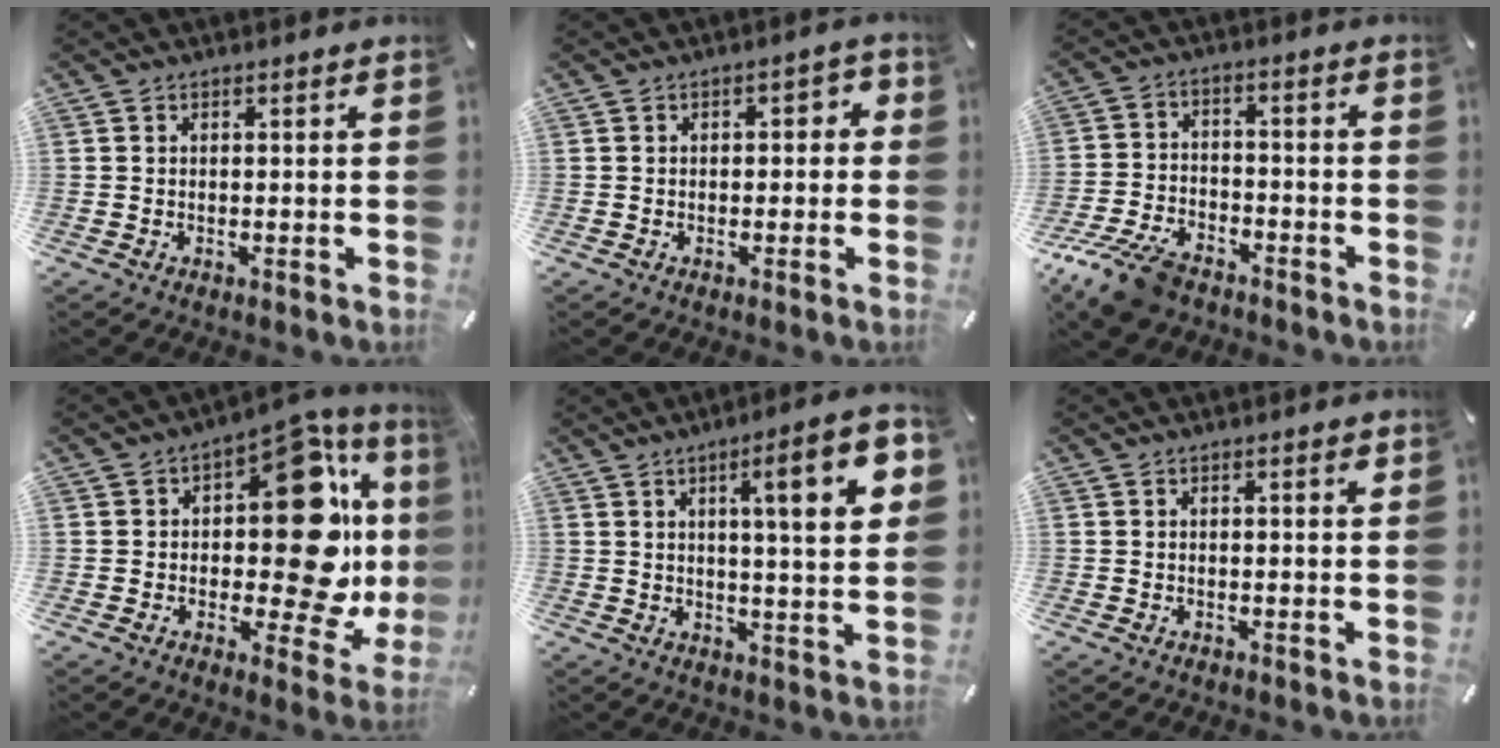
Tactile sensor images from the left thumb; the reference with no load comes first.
{"total": 2.1, "force": [-0.8, 1.4, 1.4], "torque": [-0.025, 0.012, -0.017]}
{"total": 10.8, "force": [-7.9, 5.2, 5.3], "torque": [-0.105, 0.040, -0.148]}
{"total": 23.2, "force": [2.4, 11.7, 19.9], "torque": [-0.276, -0.027, 0.036]}
{"total": 14.4, "force": [5.2, 2.8, 13.1], "torque": [-0.193, -0.013, 0.071]}
{"total": 1.0, "force": [0.5, 0.2, 0.9], "torque": [-0.018, 0.004, 0.007]}